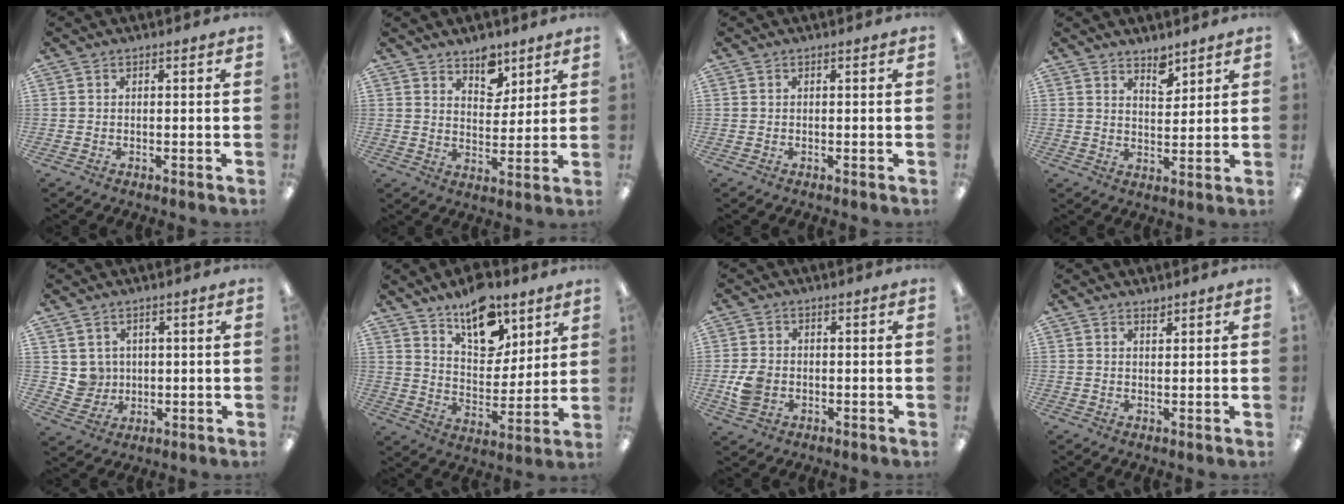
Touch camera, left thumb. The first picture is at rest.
{"total": 7.7, "force": [5.9, 4.1, 2.5], "torque": [-0.014, -0.039, 0.103]}
{"total": 0.0}
{"total": 4.8, "force": [4.2, 1.8, 1.4], "torque": [-0.005, -0.033, 0.072]}
{"total": 4.7, "force": [2.2, 4.1, -0.2], "torque": [-0.010, -0.005, 0.042]}
{"total": 14.8, "force": [10.6, 7.4, 7.2], "torque": [-0.108, -0.062, 0.191]}
{"total": 5.2, "force": [-1.1, 4.2, 2.9], "torque": [-0.053, 0.002, -0.020]}
{"total": 1.3, "force": [1.3, 0.3, 0.3], "torque": [-0.007, -0.002, 0.024]}